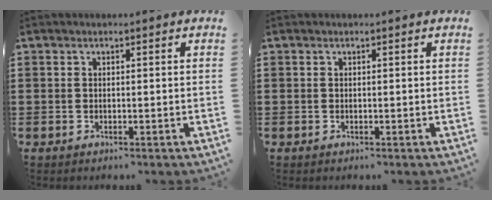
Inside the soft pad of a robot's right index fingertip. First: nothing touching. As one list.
[{"total": 0.0}]